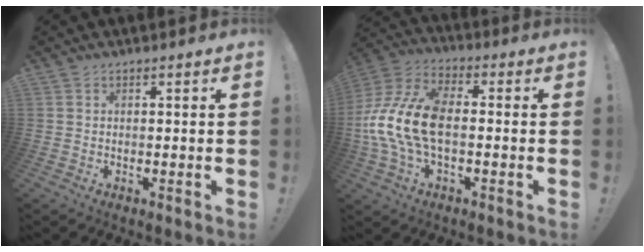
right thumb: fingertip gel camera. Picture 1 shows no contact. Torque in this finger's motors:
{"motor_torque": [2.44, 2.32, 2.11, -0.51, 0.62]}